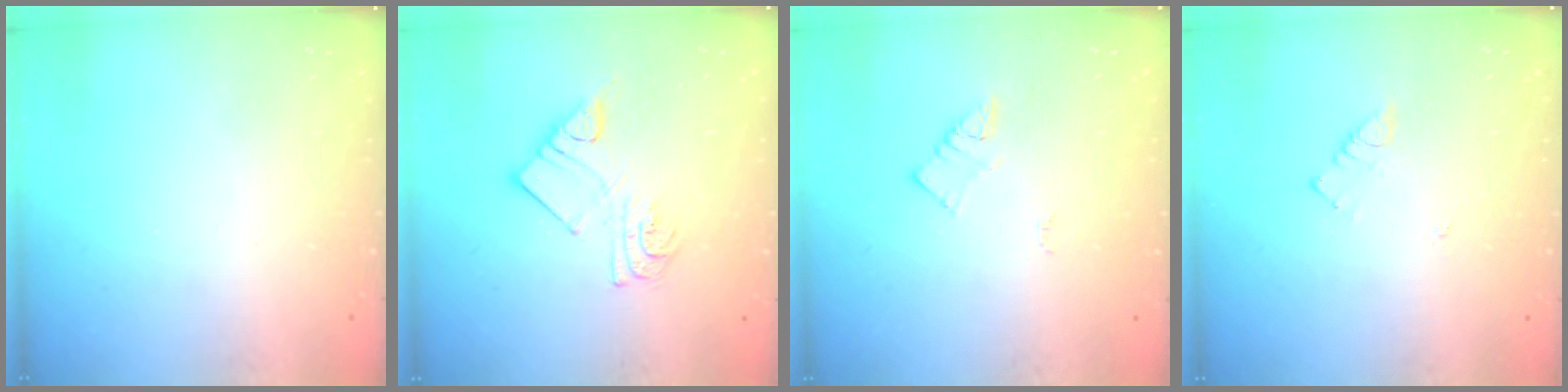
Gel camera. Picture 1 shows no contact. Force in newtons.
{"total": 11.2, "press": 11.2, "slide": 0.9}
{"total": 2.9, "press": 2.9, "slide": 0.2}
{"total": 3.2, "press": 3.1, "slide": 0.5}